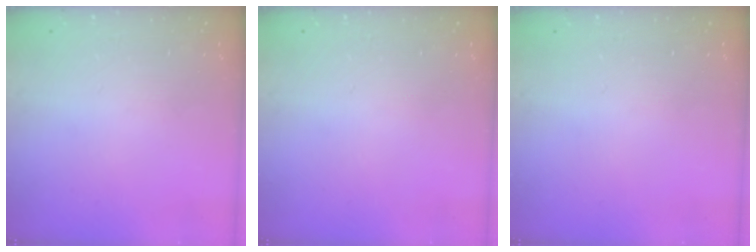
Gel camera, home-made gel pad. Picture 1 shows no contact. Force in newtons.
{"total": 0.0}
{"total": 0.0}